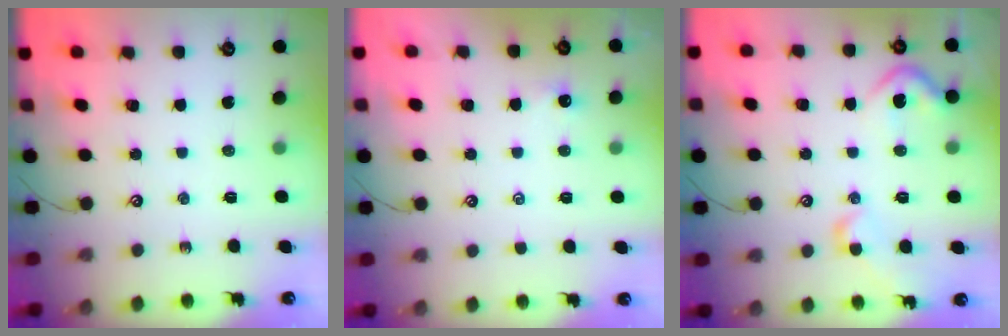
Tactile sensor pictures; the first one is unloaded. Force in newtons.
{"total": 1.8, "press": 1.8, "slide": 0.3}
{"total": 7.8, "press": 7.7, "slide": 1.0}